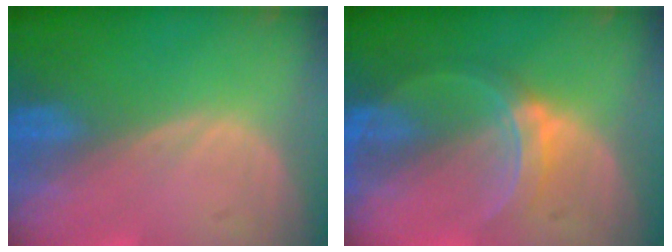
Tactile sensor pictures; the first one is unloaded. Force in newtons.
{"total": 6.0, "press": 5.5, "slide": 2.3}